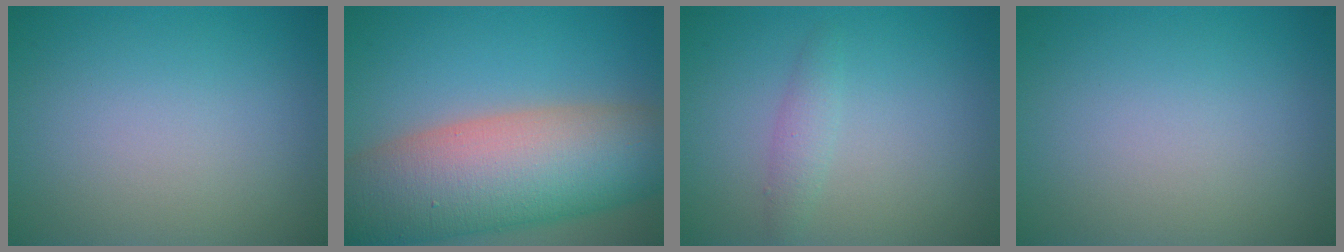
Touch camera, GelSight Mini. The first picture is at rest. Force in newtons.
{"total": 13.9, "press": 13.9, "slide": 0.6}
{"total": 1.4, "press": 1.4, "slide": 0.0}
{"total": 0.0}